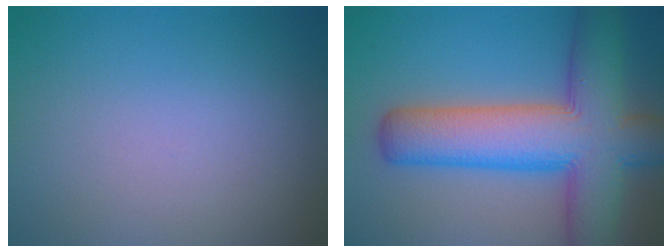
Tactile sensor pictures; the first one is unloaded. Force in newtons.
{"total": 11.4, "press": 11.4, "slide": 0.6}